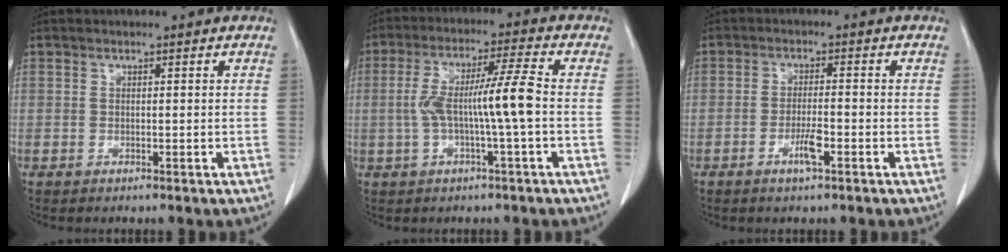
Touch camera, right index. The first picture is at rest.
{"total": 9.0, "force": [-1.0, -0.3, 8.9], "torque": [-0.174, 0.020, -0.019]}
{"total": 3.5, "force": [-1.7, 0.4, 3.0], "torque": [-0.057, -0.001, -0.031]}